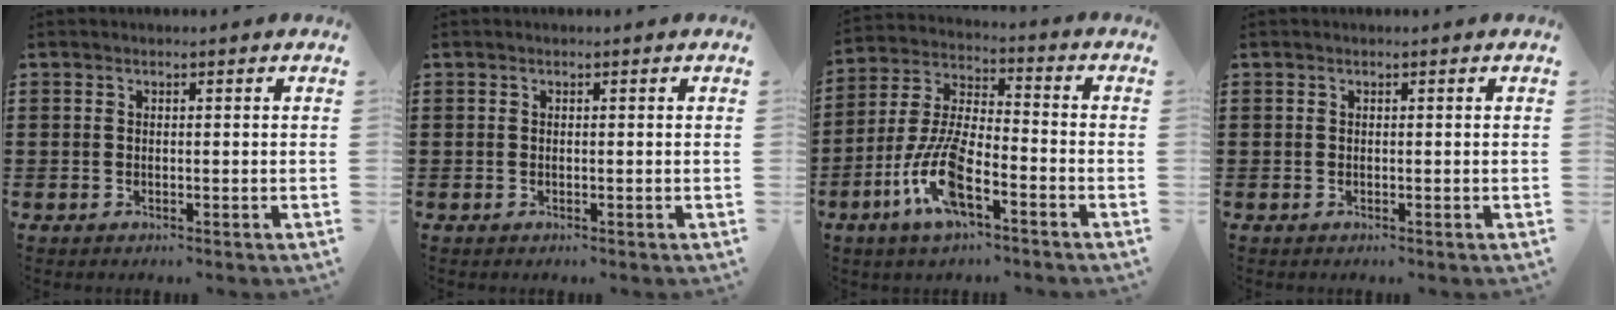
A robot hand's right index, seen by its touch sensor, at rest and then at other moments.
{"total": 0.0}
{"total": 10.5, "force": [-5.2, 3.2, 8.5], "torque": [-0.201, -0.010, -0.102]}
{"total": 0.0}